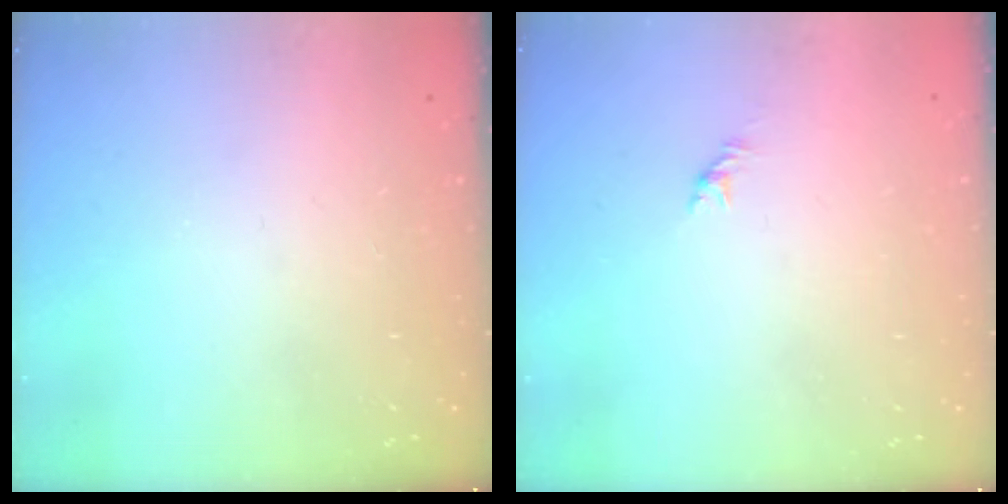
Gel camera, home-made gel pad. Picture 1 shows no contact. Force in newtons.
{"total": 0.0}